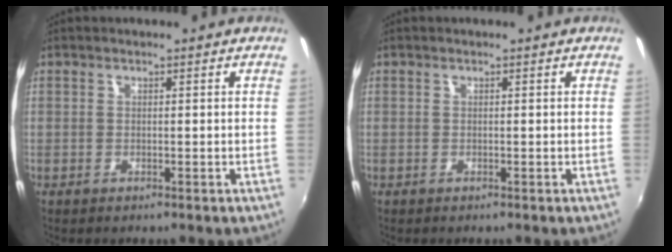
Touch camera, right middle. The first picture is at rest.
{"total": 0.0}